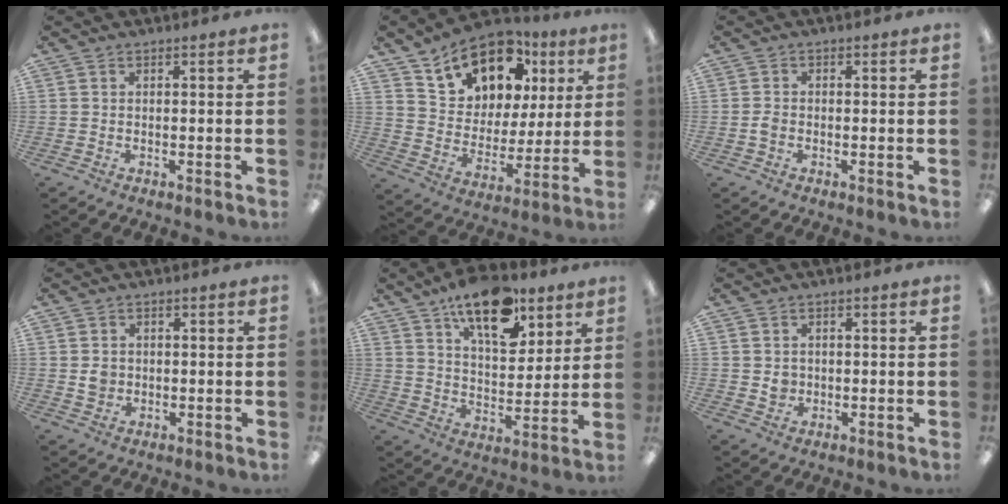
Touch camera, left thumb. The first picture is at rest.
{"total": 16.3, "force": [10.4, 10.3, 7.1], "torque": [-0.121, -0.054, 0.193]}
{"total": 1.8, "force": [-0.5, 1.4, 1.0], "torque": [-0.019, 0.003, -0.010]}
{"total": 2.9, "force": [0.2, 2.7, 1.0], "torque": [-0.005, 0.000, -0.001]}
{"total": 17.2, "force": [11.5, 8.0, 9.8], "torque": [-0.146, -0.059, 0.198]}
{"total": 2.5, "force": [0.2, 2.4, 0.7], "torque": [0.001, -0.003, -0.001]}